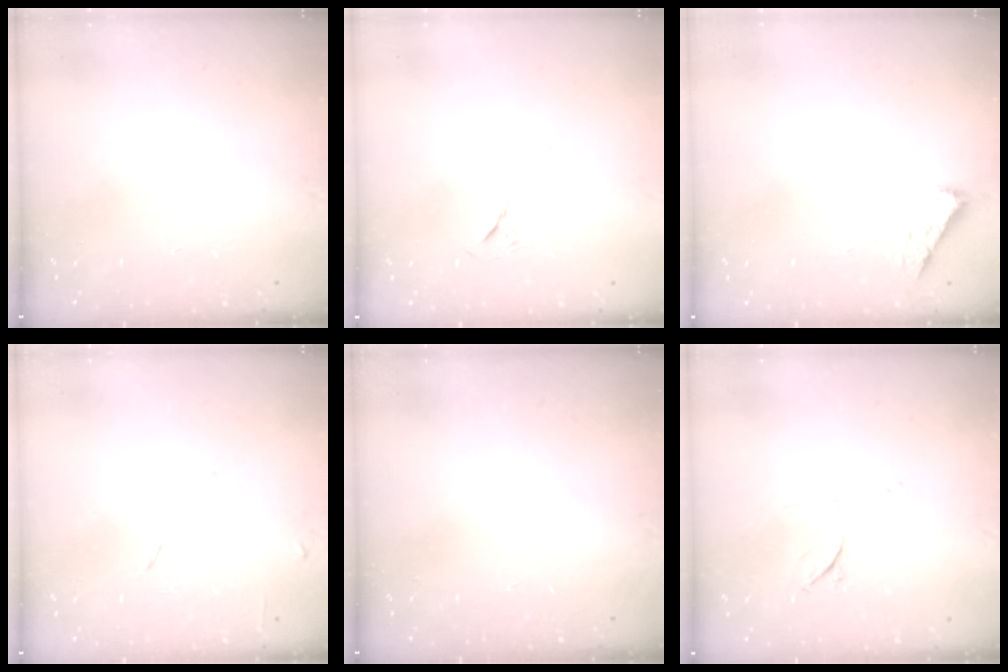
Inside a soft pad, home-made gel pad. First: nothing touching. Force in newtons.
{"total": 5.8, "press": 5.4, "slide": 2.2}
{"total": 2.5, "press": 2.5, "slide": 0.3}
{"total": 6.4, "press": 6.3, "slide": 0.7}
{"total": 0.0}
{"total": 7.8, "press": 7.8, "slide": 0.9}